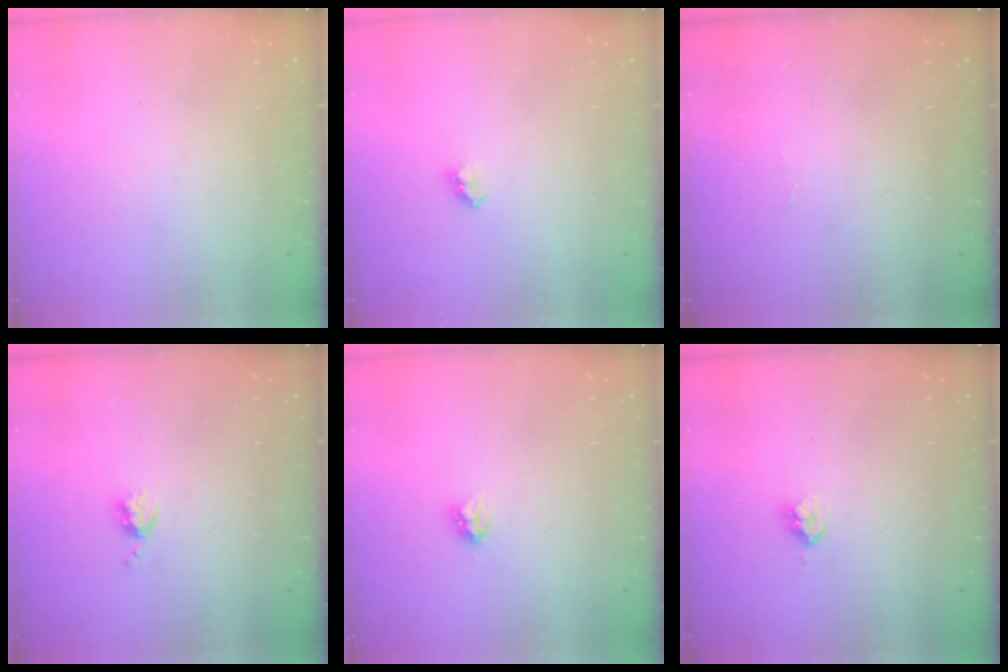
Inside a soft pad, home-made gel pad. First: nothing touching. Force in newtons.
{"total": 2.4, "press": 2.4, "slide": 0.1}
{"total": 2.0, "press": 1.9, "slide": 0.8}
{"total": 4.5, "press": 4.4, "slide": 0.7}
{"total": 2.8, "press": 2.7, "slide": 0.4}
{"total": 3.8, "press": 3.8, "slide": 0.3}